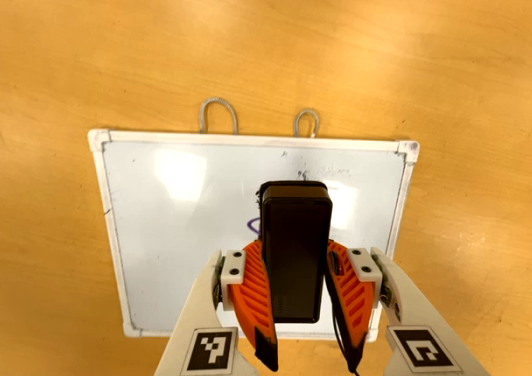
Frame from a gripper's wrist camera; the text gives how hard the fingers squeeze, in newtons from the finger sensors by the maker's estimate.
{"total": 11.2, "left": 9.4, "right": 12.9}